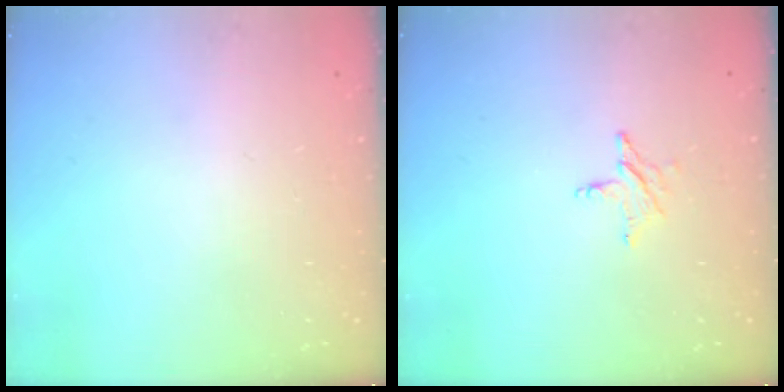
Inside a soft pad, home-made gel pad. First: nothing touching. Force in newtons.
{"total": 3.6, "press": 3.6, "slide": 0.4}